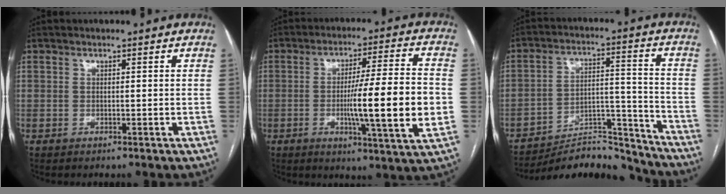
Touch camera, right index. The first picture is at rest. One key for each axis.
{"total": 15.2, "fx": -2.3, "fy": 0.0, "fz": 15.1, "tx": -0.234, "ty": -0.009, "tz": -0.041}
{"total": 14.4, "fx": -14.1, "fy": 2.6, "fz": 1.3, "tx": -0.009, "ty": 0.049, "tz": -0.218}